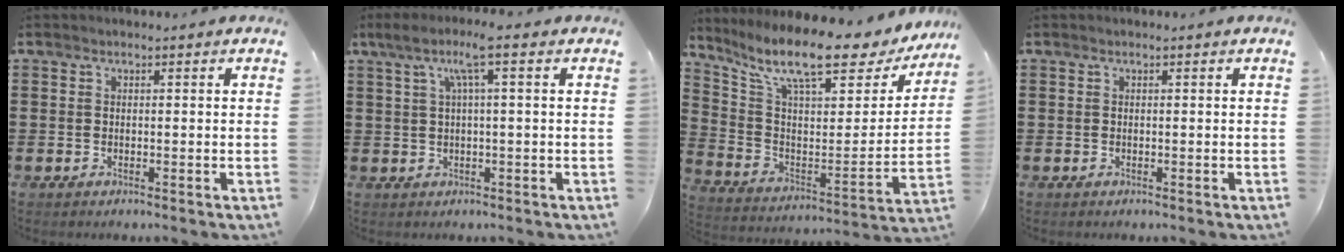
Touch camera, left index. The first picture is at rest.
{"total": 4.7, "force": [1.3, 0.1, 4.5], "torque": [-0.092, 0.003, 0.017]}
{"total": 12.4, "force": [9.6, 2.1, 7.7], "torque": [-0.169, -0.069, 0.157]}
{"total": 0.0}